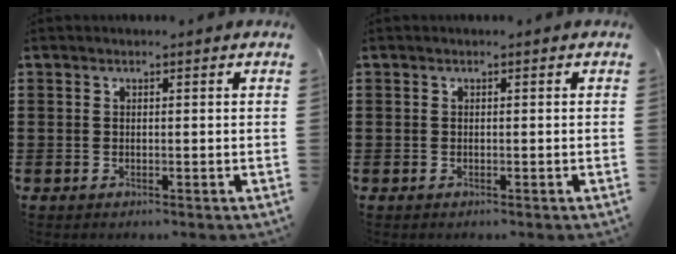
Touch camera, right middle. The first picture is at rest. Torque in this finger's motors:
{"motor_torque": [-0.91, 1.24, -0.03, -0.01]}